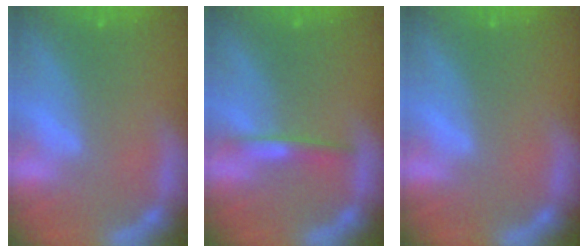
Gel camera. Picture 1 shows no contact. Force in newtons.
{"total": 2.0}
{"total": 0.0}